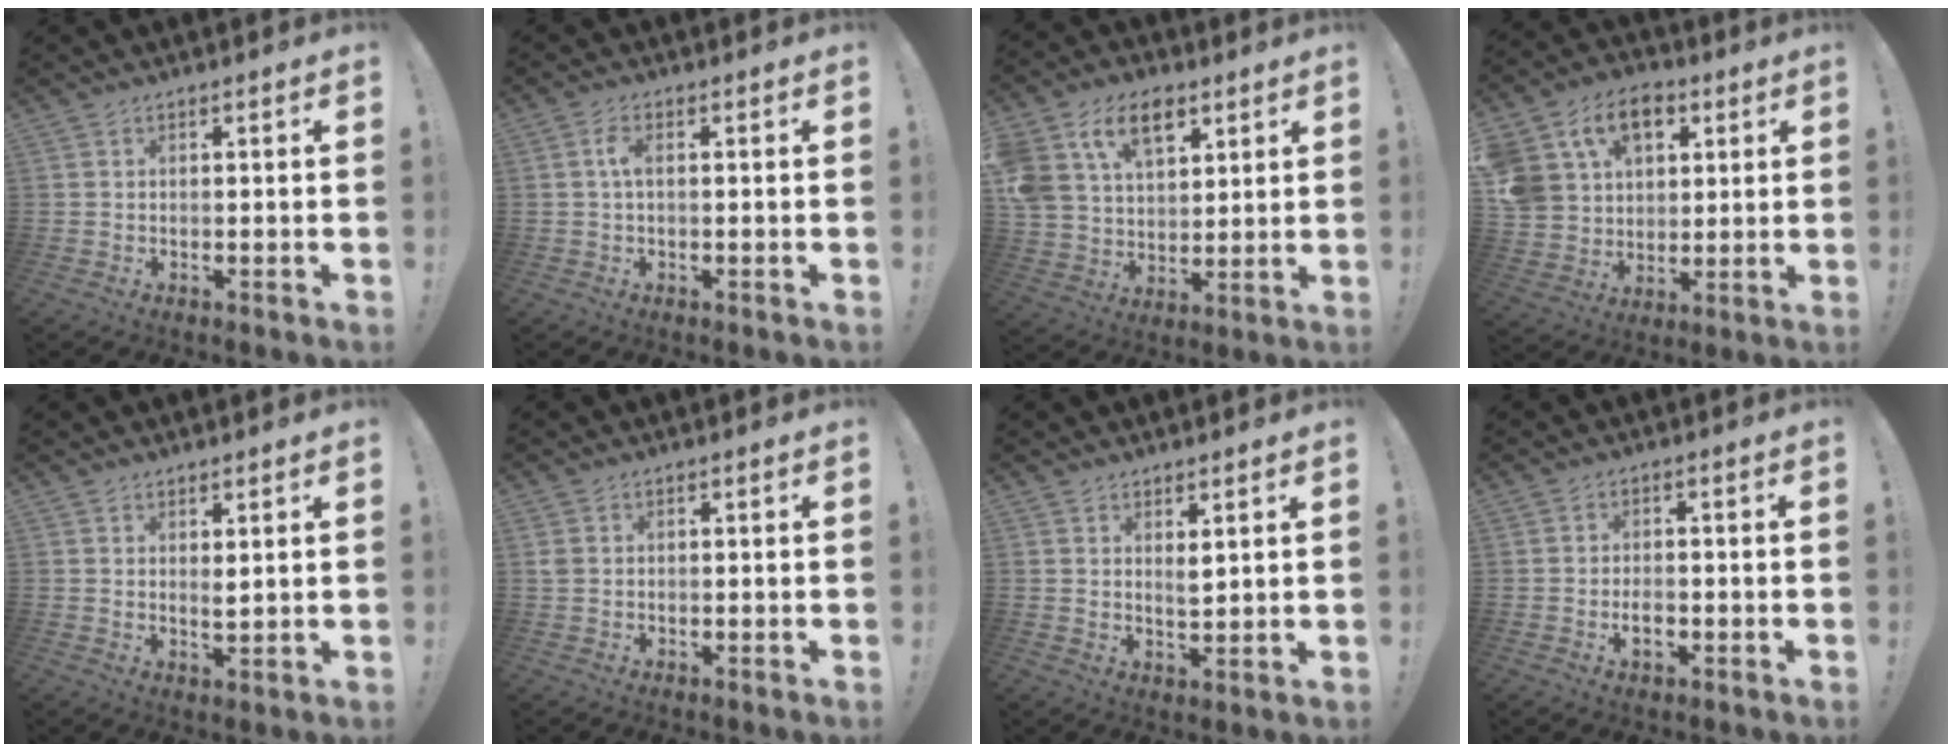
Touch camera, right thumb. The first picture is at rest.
{"total": 3.4, "force": [0.3, 1.5, 3.0], "torque": [-0.059, 0.003, 0.002]}
{"total": 15.6, "force": [8.0, 10.5, 8.4], "torque": [-0.153, -0.031, 0.154]}
{"total": 16.2, "force": [7.2, 12.0, 8.2], "torque": [-0.122, -0.022, 0.144]}
{"total": 2.8, "force": [2.0, 1.1, 1.6], "torque": [-0.006, -0.021, 0.031]}
{"total": 1.6, "force": [0.4, 1.3, 0.8], "torque": [-0.017, 0.005, 0.009]}
{"total": 3.2, "force": [2.3, 1.2, 1.8], "torque": [-0.023, -0.017, 0.038]}
{"total": 3.6, "force": [-1.5, 2.0, 2.5], "torque": [-0.044, 0.005, -0.028]}